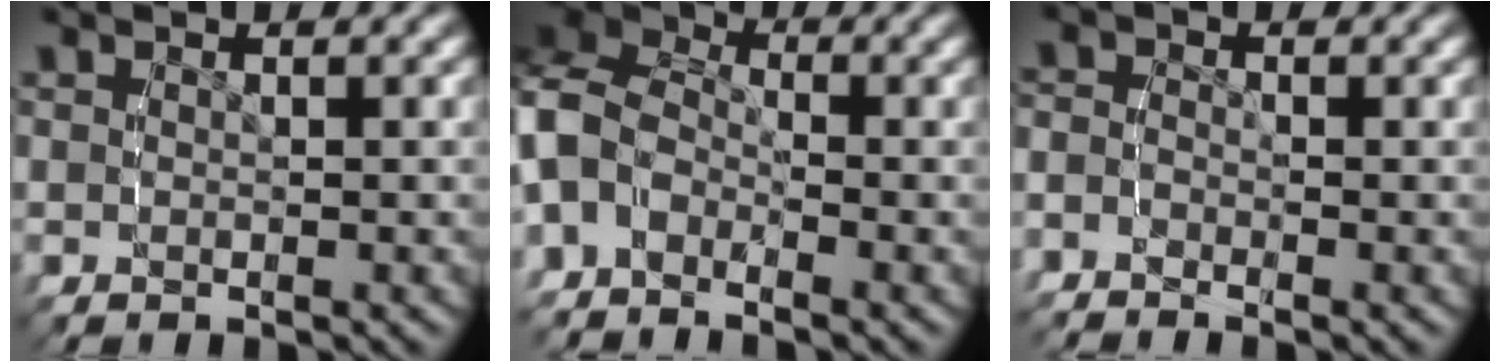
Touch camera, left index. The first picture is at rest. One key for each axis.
{"total": 10.6, "fx": -0.3, "fy": 9.5, "fz": 4.6, "tx": -0.133, "ty": -0.012, "tz": -0.029}
{"total": 2.1, "fx": -1.7, "fy": 1.1, "fz": 0.4, "tx": -0.021, "ty": -0.012, "tz": -0.036}